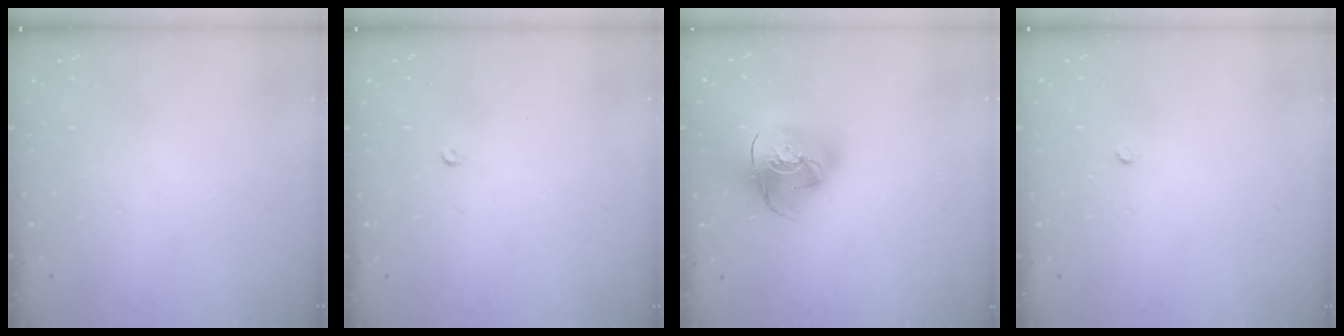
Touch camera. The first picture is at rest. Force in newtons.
{"total": 2.6, "press": 2.5, "slide": 0.4}
{"total": 17.2, "press": 17.1, "slide": 2.0}
{"total": 2.2, "press": 2.2, "slide": 0.3}